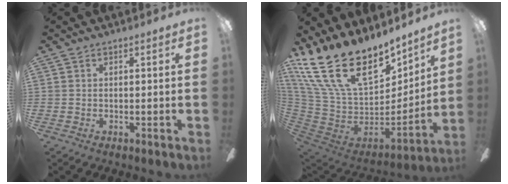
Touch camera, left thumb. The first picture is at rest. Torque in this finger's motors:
{"motor_torque": [3.10, 1.90, 1.45, -1.32, 0.42]}